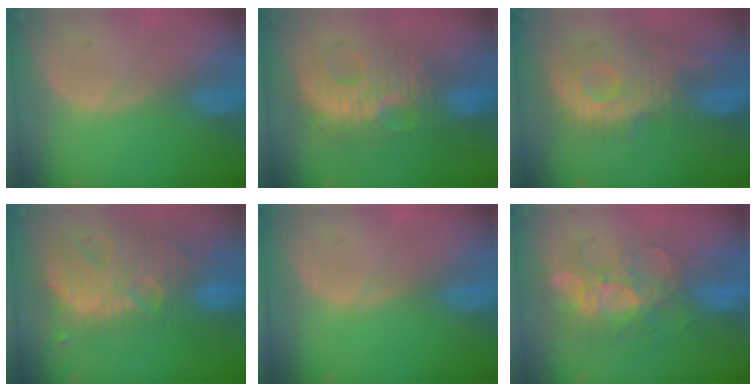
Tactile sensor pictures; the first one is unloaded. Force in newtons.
{"total": 9.6, "press": 9.6, "slide": 0.1}
{"total": 11.6, "press": 10.5, "slide": 4.9}
{"total": 13.9, "press": 11.7, "slide": 7.5}
{"total": 0.0}
{"total": 9.0, "press": 8.6, "slide": 2.5}